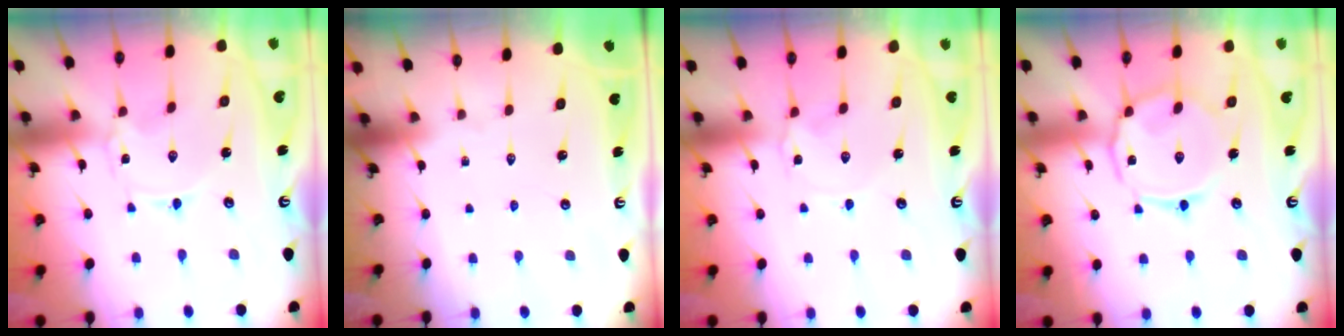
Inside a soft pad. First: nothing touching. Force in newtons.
{"total": 0.0}
{"total": 0.0}
{"total": 9.8, "press": 9.8, "slide": 0.9}